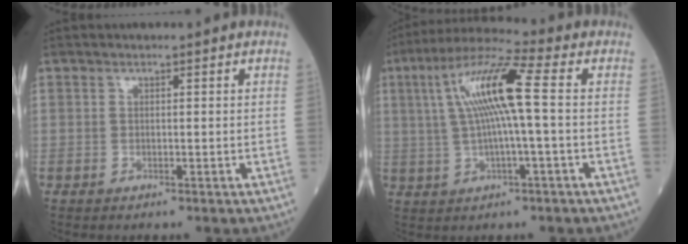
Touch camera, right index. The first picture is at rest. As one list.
[{"total": 11.8, "force": [1.6, 0.7, 11.6], "torque": [-0.228, 0.027, 0.027]}]